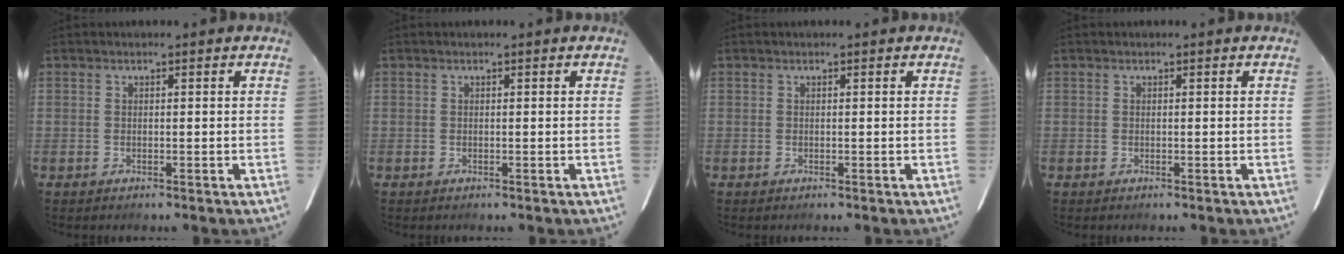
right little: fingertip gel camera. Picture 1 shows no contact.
{"total": 0.0}
{"total": 0.0}
{"total": 0.0}